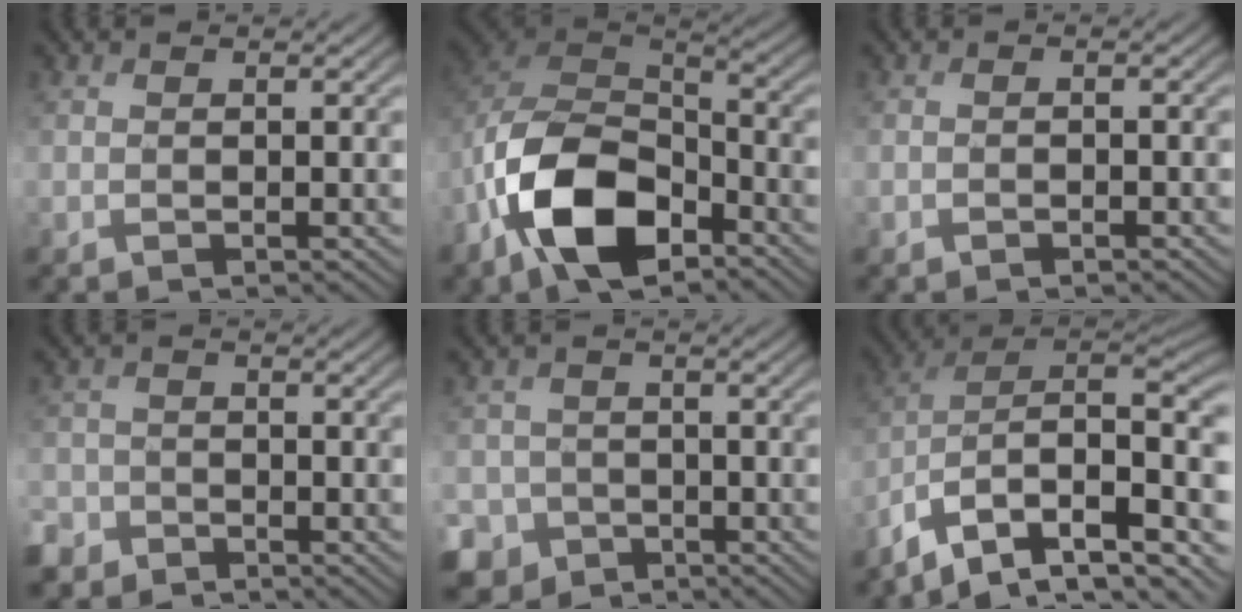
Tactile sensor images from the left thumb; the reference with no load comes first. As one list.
[{"total": 14.8, "force": [-7.1, 8.1, 10.1], "torque": [-0.222, -0.020, -0.148]}, {"total": 0.5, "force": [-0.3, 0.0, 0.5], "torque": [-0.009, 0.002, -0.002]}, {"total": 4.0, "force": [-2.8, 2.7, 0.7], "torque": [-0.013, -0.001, -0.062]}, {"total": 6.3, "force": [-2.7, 5.6, 1.0], "torque": [-0.042, -0.017, -0.069]}, {"total": 14.5, "force": [-7.9, 7.6, 9.6], "torque": [-0.213, -0.023, -0.140]}]